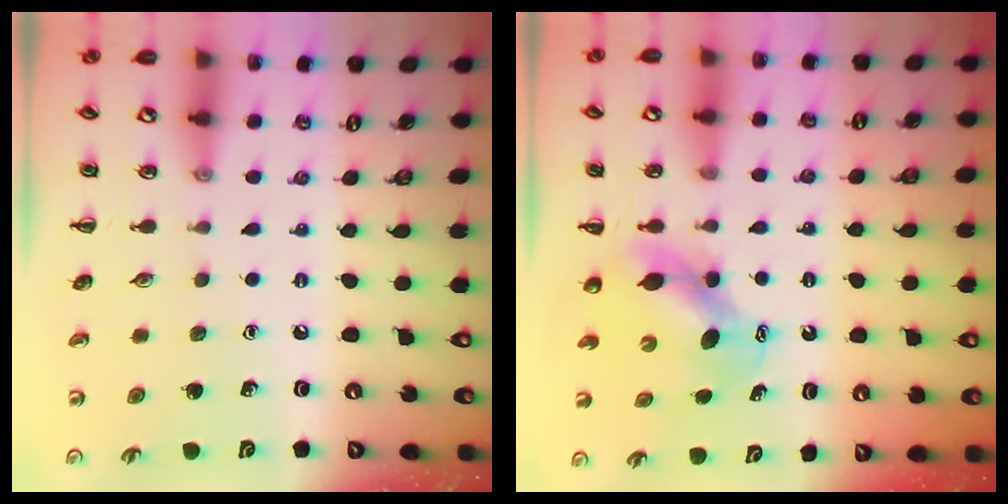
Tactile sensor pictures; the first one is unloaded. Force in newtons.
{"total": 7.0, "press": 6.9, "slide": 1.2}